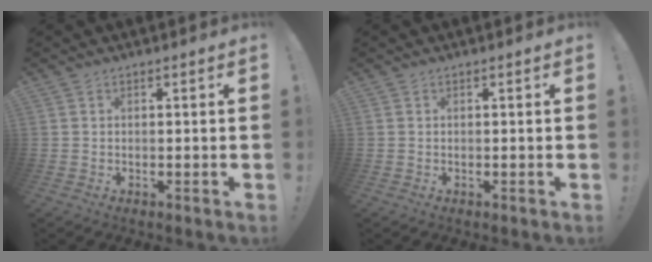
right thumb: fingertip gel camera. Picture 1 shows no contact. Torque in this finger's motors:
{"motor_torque": [0.00, 0.00, 0.00, 0.00, 0.01]}